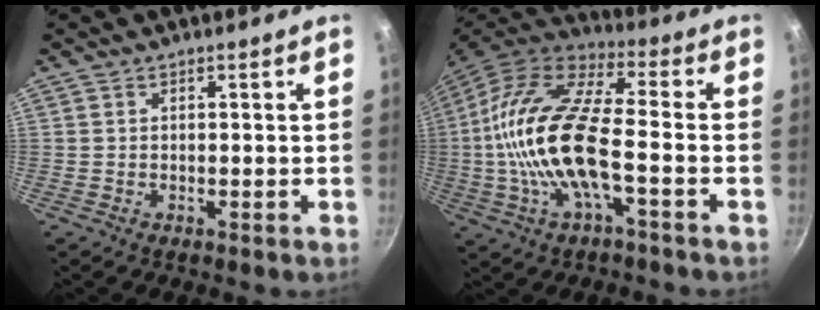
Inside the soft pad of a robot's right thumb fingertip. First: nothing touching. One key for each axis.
{"total": 19.8, "fx": -2.9, "fy": 7.5, "fz": 18.0, "tx": -0.356, "ty": 0.032, "tz": -0.070}